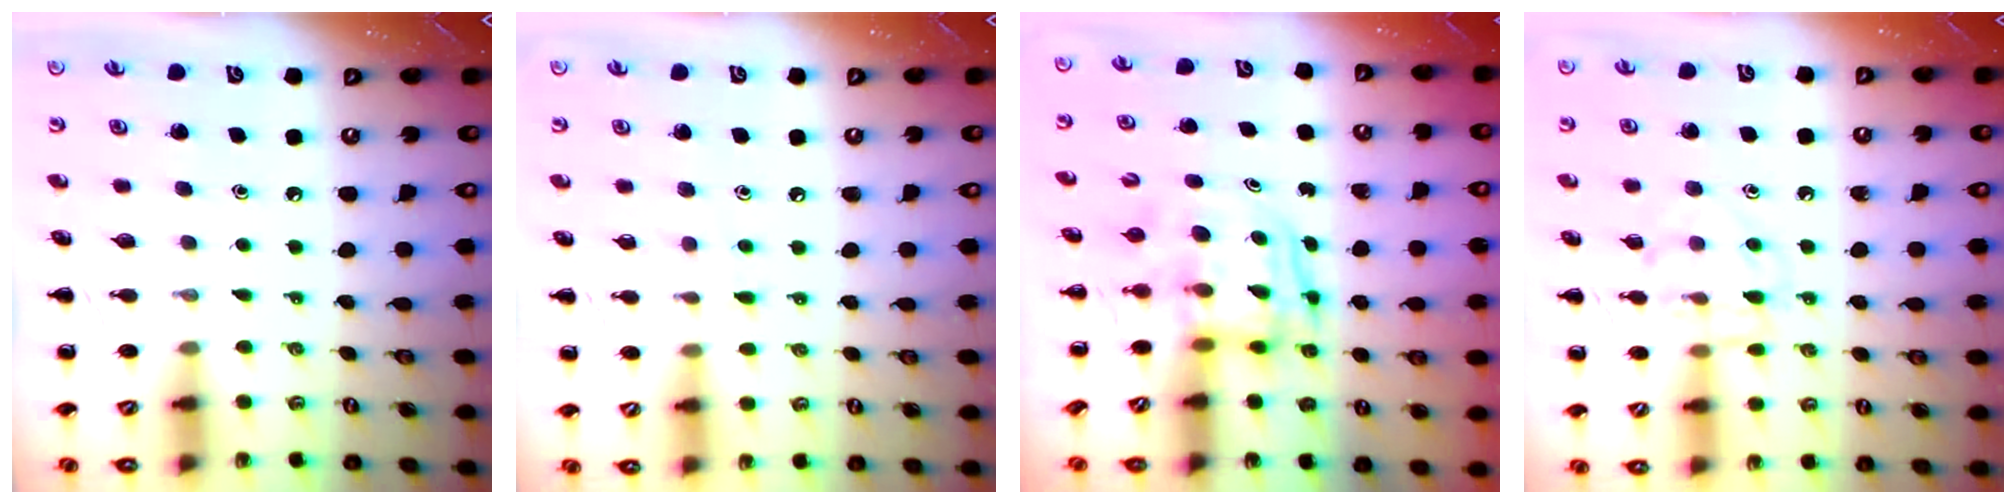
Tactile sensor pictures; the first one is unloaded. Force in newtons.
{"total": 4.4, "press": 4.1, "slide": 1.6}
{"total": 3.9, "press": 3.9, "slide": 0.4}
{"total": 8.7, "press": 8.7, "slide": 0.5}